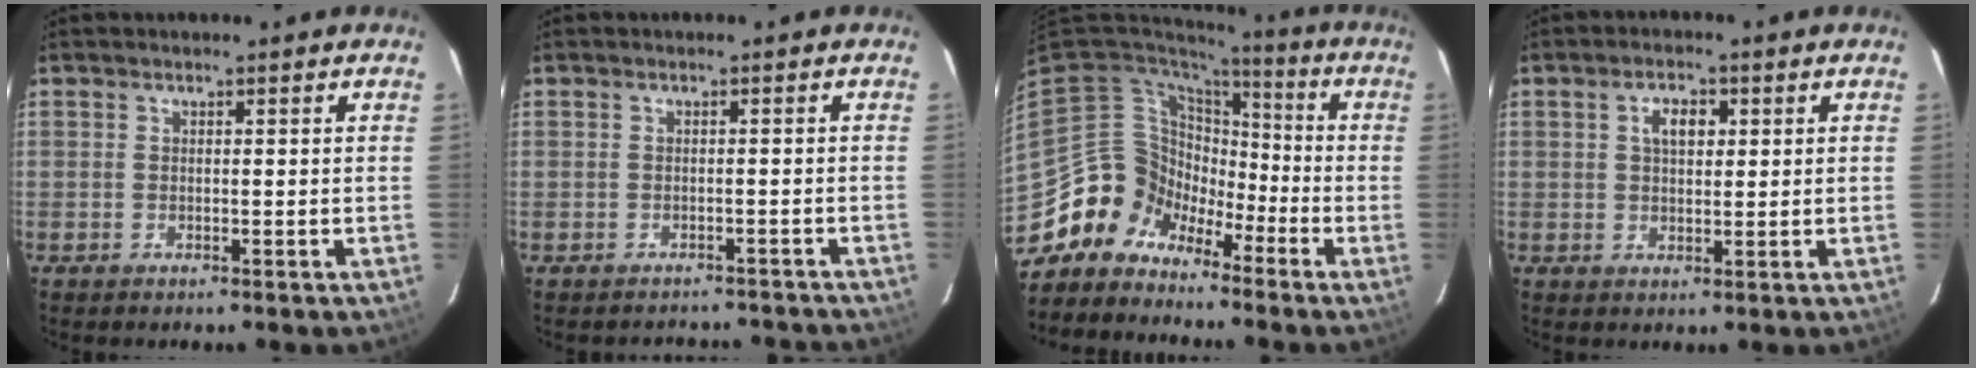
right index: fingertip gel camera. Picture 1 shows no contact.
{"total": 7.5, "force": [-6.7, 3.1, 1.5], "torque": [-0.024, 0.016, -0.074]}
{"total": 11.1, "force": [-7.6, 7.9, 1.5], "torque": [-0.038, 0.037, -0.150]}
{"total": 4.1, "force": [1.3, 2.3, 3.1], "torque": [-0.051, 0.011, 0.023]}